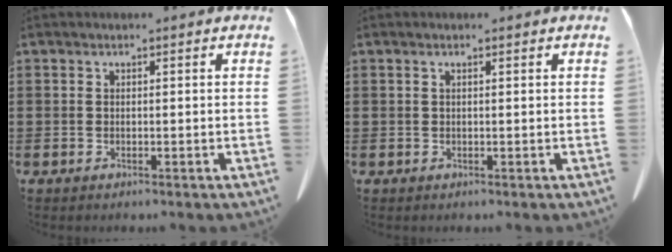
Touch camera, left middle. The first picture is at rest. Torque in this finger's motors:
{"motor_torque": [0.01, 0.11, 0.04, 0.01]}